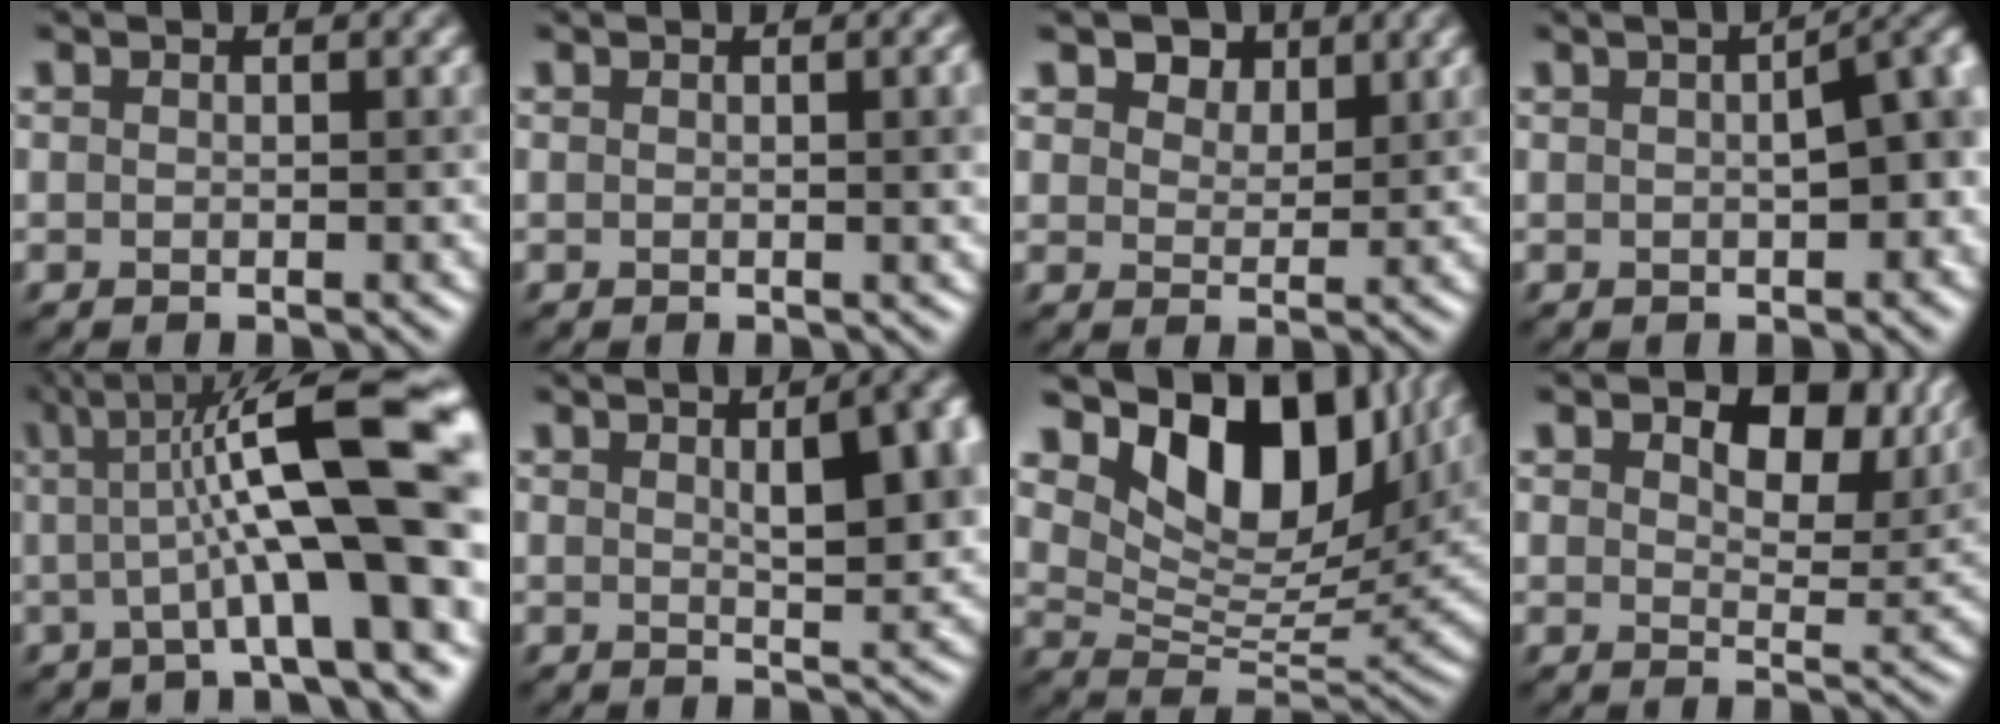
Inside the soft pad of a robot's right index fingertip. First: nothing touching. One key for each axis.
{"total": 3.0, "fx": 0.3, "fy": 1.1, "fz": 2.8, "tx": -0.012, "ty": 0.014, "tz": 0.002}
{"total": 3.2, "fx": 2.4, "fy": 1.8, "fz": 1.0, "tx": -0.025, "ty": -0.001, "tz": 0.045}
{"total": 5.8, "fx": 0.5, "fy": 2.2, "fz": 5.4, "tx": -0.034, "ty": 0.019, "tz": 0.012}
{"total": 11.6, "fx": 1.0, "fy": 2.2, "fz": 11.3, "tx": -0.168, "ty": 0.025, "tz": 0.019}
{"total": 7.7, "fx": 2.0, "fy": 2.6, "fz": 7.0, "tx": -0.055, "ty": 0.026, "tz": 0.029}
{"total": 11.8, "fx": 7.0, "fy": 6.0, "fz": 7.5, "tx": -0.118, "ty": 0.002, "tz": 0.132}
{"total": 7.8, "fx": 3.9, "fy": 4.3, "fz": 5.3, "tx": -0.069, "ty": 0.004, "tz": 0.060}